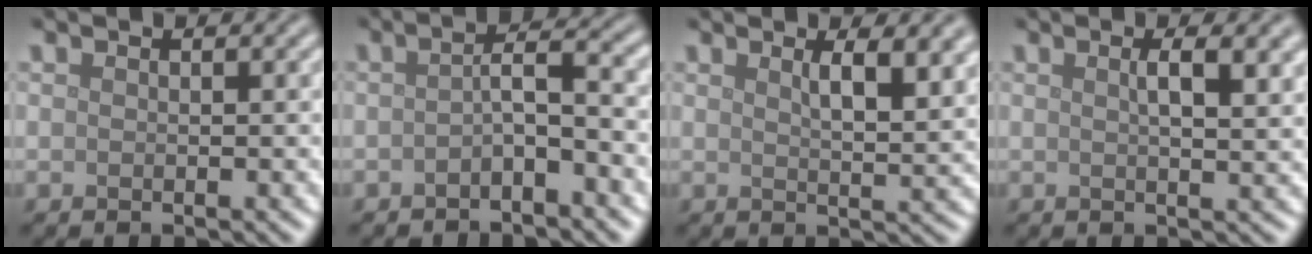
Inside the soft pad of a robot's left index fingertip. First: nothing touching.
{"total": 2.9, "force": [-1.0, 0.7, 2.7], "torque": [-0.047, 0.012, -0.024]}
{"total": 4.7, "force": [2.1, 1.4, 3.9], "torque": [-0.051, 0.001, 0.033]}
{"total": 3.5, "force": [1.2, 1.0, 3.1], "torque": [-0.039, 0.006, 0.018]}